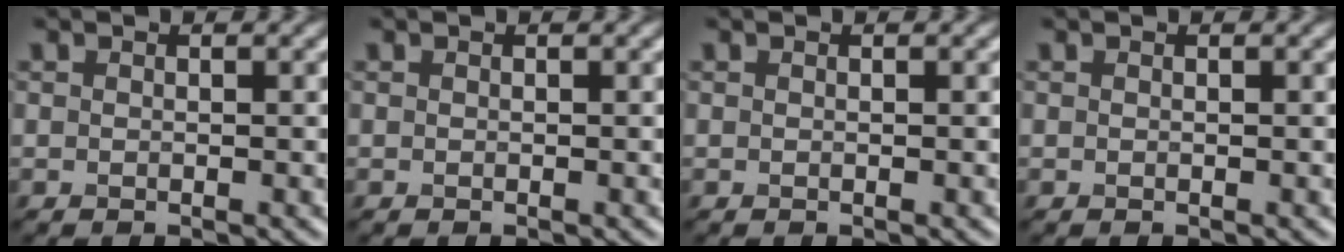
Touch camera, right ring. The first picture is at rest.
{"total": 0.0}
{"total": 0.0}
{"total": 0.0}